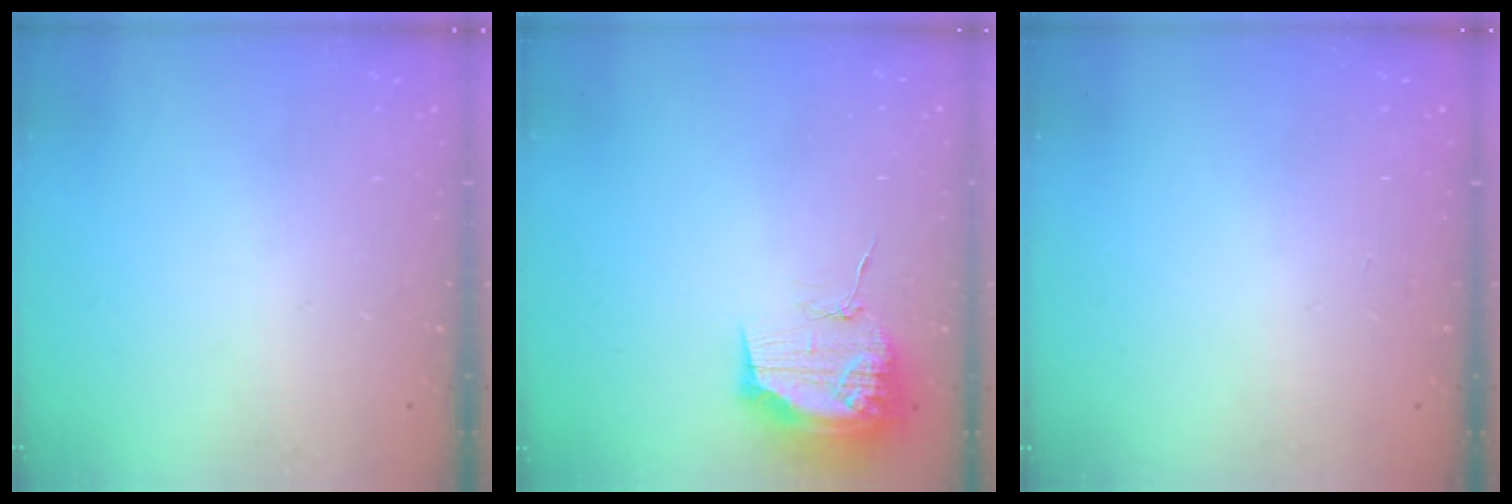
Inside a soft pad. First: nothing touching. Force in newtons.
{"total": 15.6, "press": 15.6, "slide": 0.1}
{"total": 0.0}